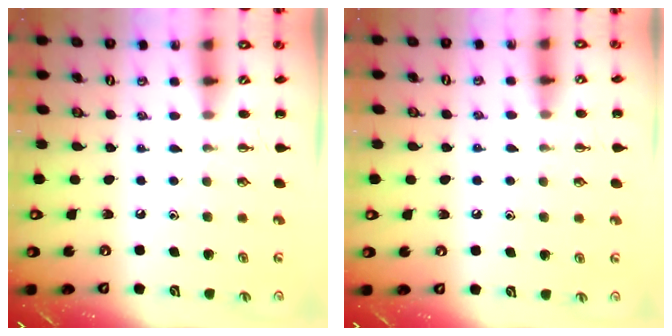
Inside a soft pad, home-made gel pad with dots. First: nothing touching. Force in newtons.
{"total": 7.7, "press": 7.2, "slide": 2.8}